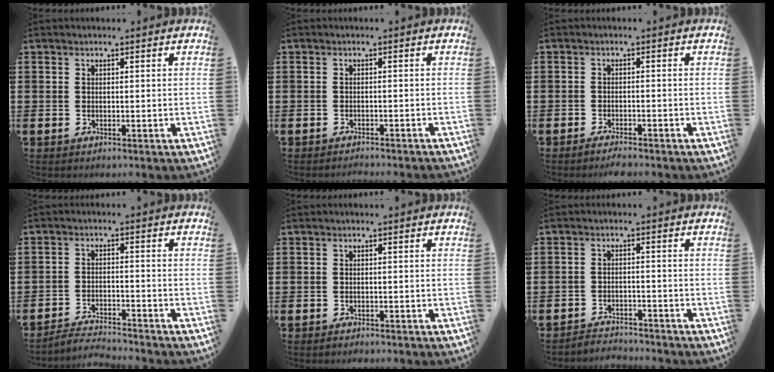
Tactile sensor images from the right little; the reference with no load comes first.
{"total": 1.0, "force": [-1.0, -0.2, 0.0], "torque": [0.000, 0.000, -0.020]}
{"total": 1.7, "force": [-1.6, 0.1, 0.6], "torque": [-0.011, 0.003, -0.032]}
{"total": 3.1, "force": [-3.1, -0.1, 0.1], "torque": [-0.004, 0.003, -0.065]}
{"total": 0.6, "force": [-0.6, 0.1, 0.0], "torque": [-0.003, -0.003, -0.012]}
{"total": 2.5, "force": [-2.5, 0.1, -0.4], "torque": [-0.001, 0.003, -0.056]}